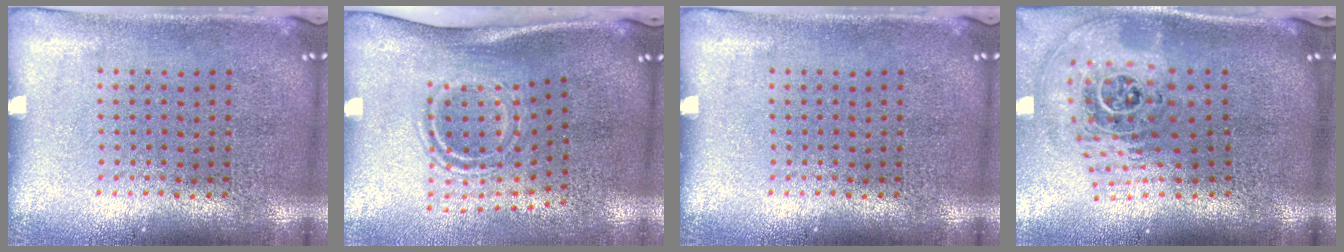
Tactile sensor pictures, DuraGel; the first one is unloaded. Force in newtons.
{"total": 1.9, "press": 1.1, "slide": 1.5}
{"total": 0.0}
{"total": 2.2, "press": 1.6, "slide": 1.5}